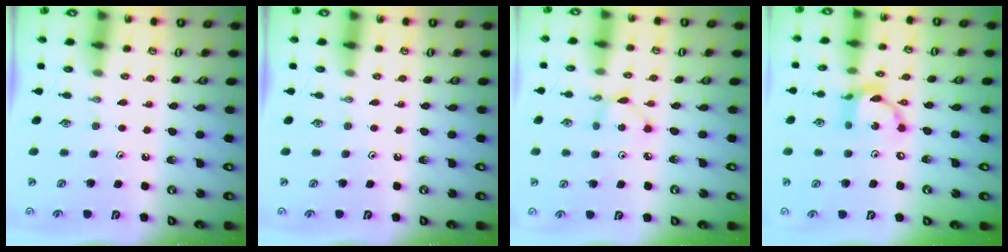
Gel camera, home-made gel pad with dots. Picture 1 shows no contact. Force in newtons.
{"total": 0.0}
{"total": 2.7, "press": 2.7, "slide": 0.1}
{"total": 11.3, "press": 11.3, "slide": 0.6}